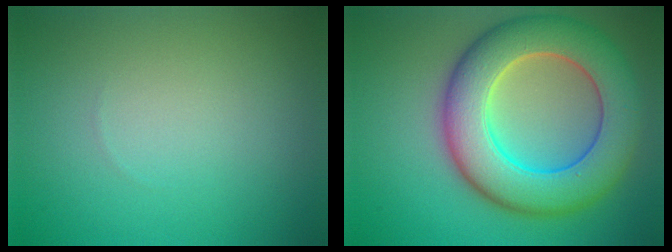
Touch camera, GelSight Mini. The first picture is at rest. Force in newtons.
{"total": 10.6, "press": 10.6, "slide": 0.5}